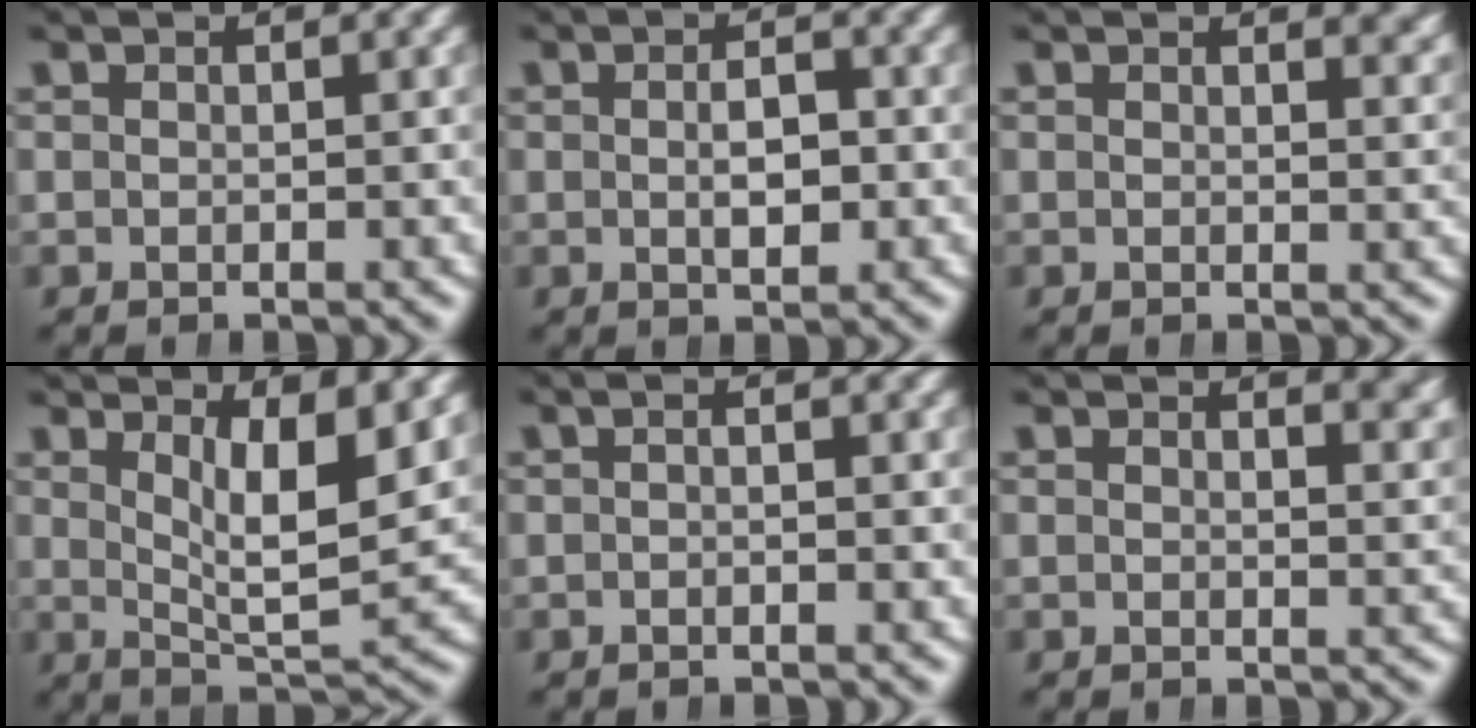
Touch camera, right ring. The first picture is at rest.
{"total": 2.4, "force": [-0.1, 0.8, 2.3], "torque": [-0.022, -0.001, -0.001]}
{"total": 2.2, "force": [1.9, 0.4, 1.2], "torque": [-0.002, -0.002, 0.024]}
{"total": 6.2, "force": [2.2, 1.7, 5.6], "torque": [-0.081, -0.023, 0.045]}
{"total": 1.3, "force": [-0.3, -0.3, 1.2], "torque": [-0.011, 0.012, -0.013]}
{"total": 3.3, "force": [2.4, 0.8, 2.2], "torque": [-0.008, 0.002, 0.030]}